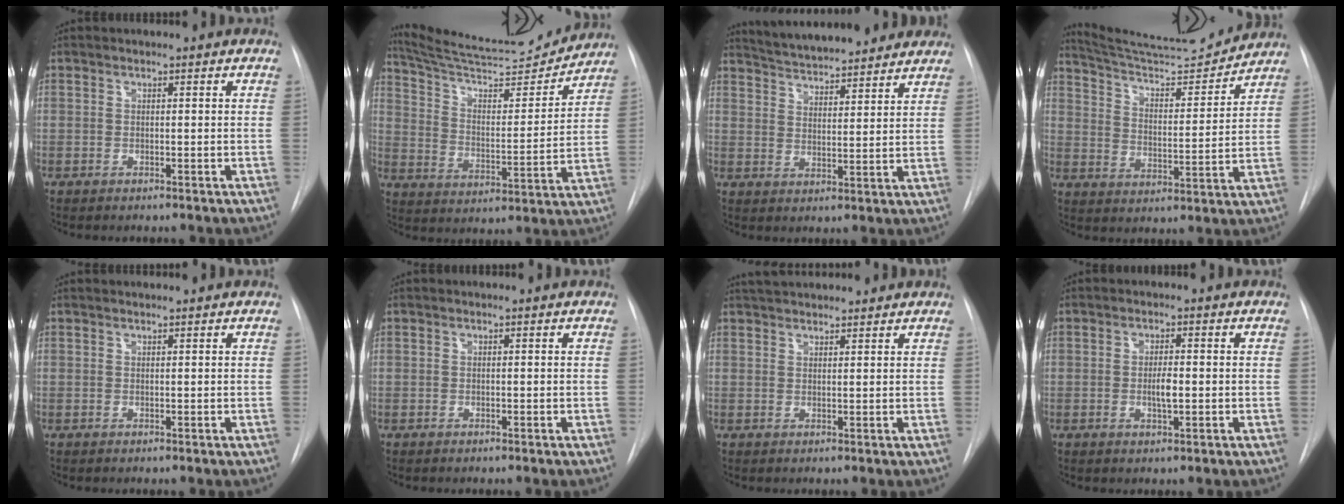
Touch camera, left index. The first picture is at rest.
{"total": 19.5, "force": [18.6, 1.7, 5.5], "torque": [-0.096, -0.020, 0.280]}
{"total": 17.0, "force": [15.4, 3.1, 6.5], "torque": [-0.102, 0.022, 0.219]}
{"total": 15.4, "force": [15.0, 0.3, 3.5], "torque": [-0.064, -0.019, 0.232]}
{"total": 1.2, "force": [1.1, -0.1, 0.4], "torque": [-0.004, 0.015, 0.023]}
{"total": 0.0}
{"total": 8.2, "force": [7.6, 1.4, 3.0], "torque": [-0.048, 0.040, 0.110]}
{"total": 2.6, "force": [-0.3, 0.6, 2.5], "torque": [-0.046, 0.000, -0.004]}